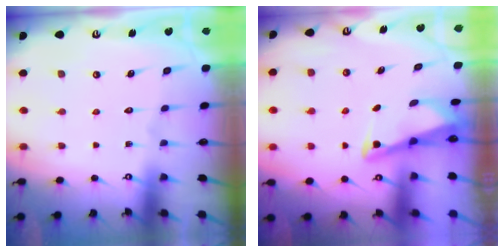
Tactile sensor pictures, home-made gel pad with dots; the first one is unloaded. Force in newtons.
{"total": 3.0, "press": 2.9, "slide": 0.4}